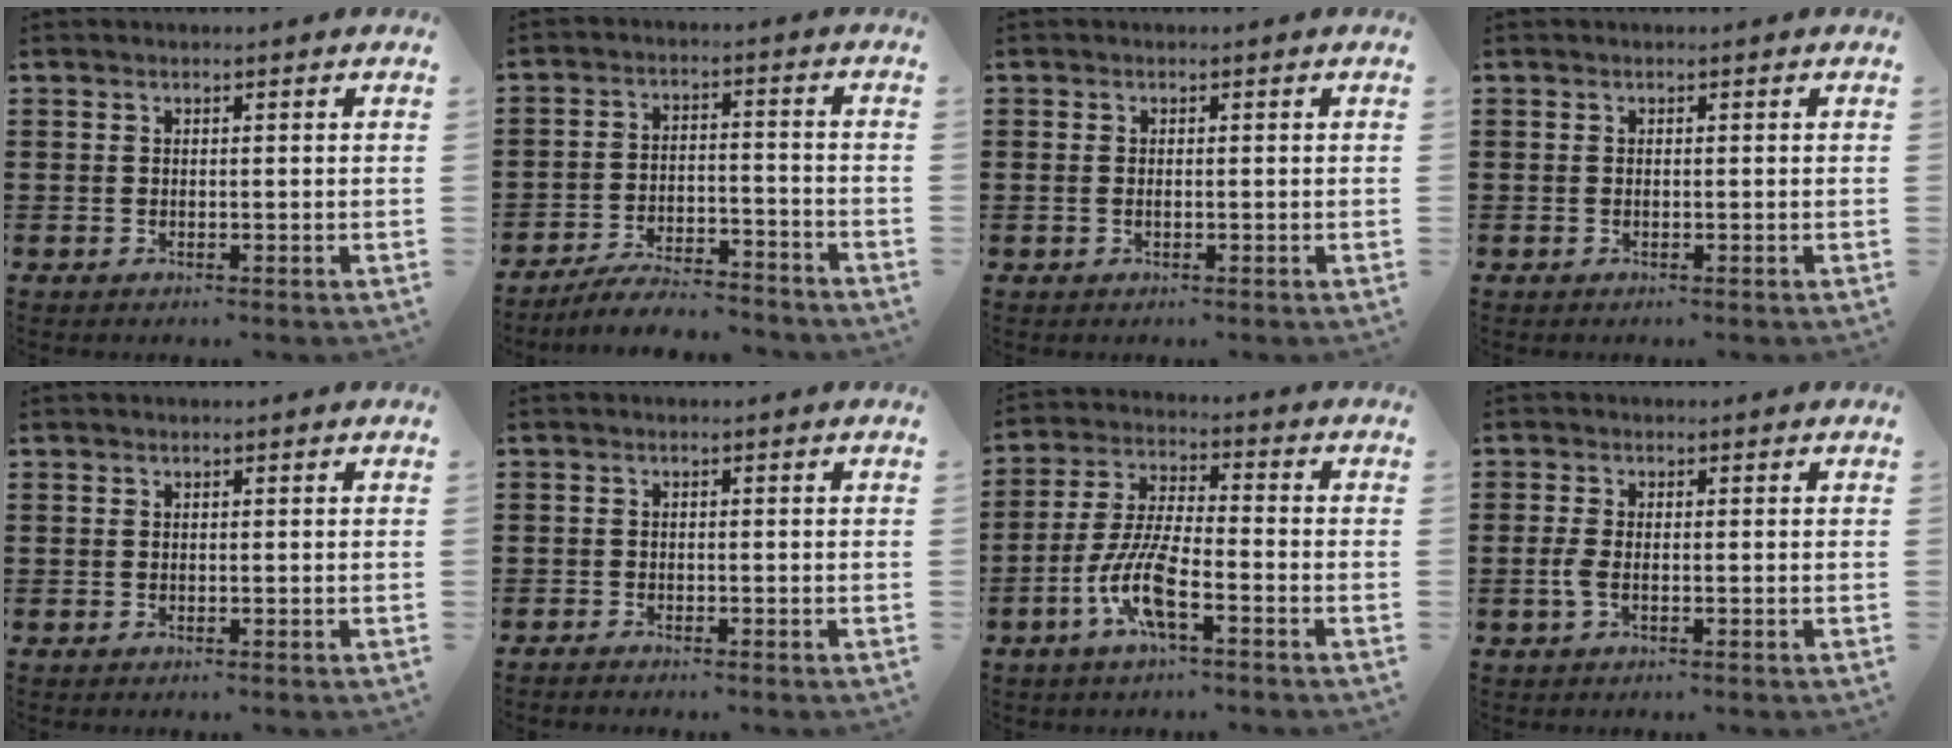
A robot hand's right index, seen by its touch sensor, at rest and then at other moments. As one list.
[{"total": 6.1, "force": [-5.8, 0.5, 1.9], "torque": [-0.034, 0.006, -0.110]}, {"total": 0.6, "force": [-0.2, 0.2, 0.5], "torque": [-0.013, -0.002, -0.003]}, {"total": 0.0}, {"total": 0.0}, {"total": 0.9, "force": [-0.9, 0.1, 0.0], "torque": [-0.002, 0.002, -0.019]}, {"total": 9.2, "force": [-4.4, 2.2, 7.8], "torque": [-0.187, -0.013, -0.089]}, {"total": 2.3, "force": [-0.8, 0.7, 2.1], "torque": [-0.060, -0.009, -0.020]}]